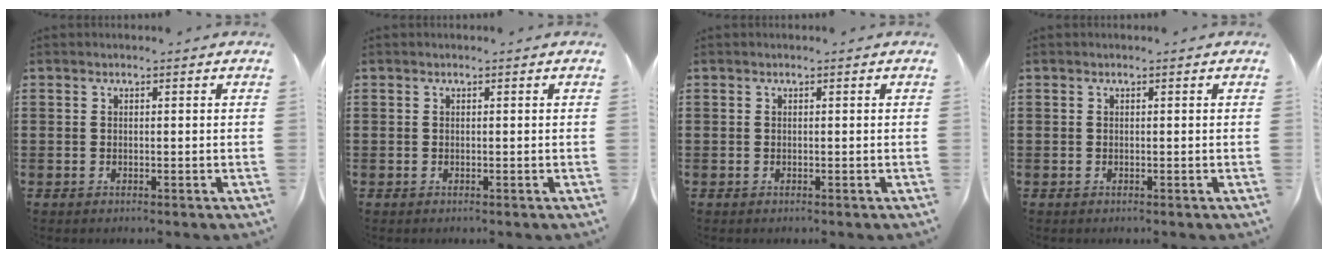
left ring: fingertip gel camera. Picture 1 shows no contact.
{"total": 0.0}
{"total": 0.0}
{"total": 0.0}